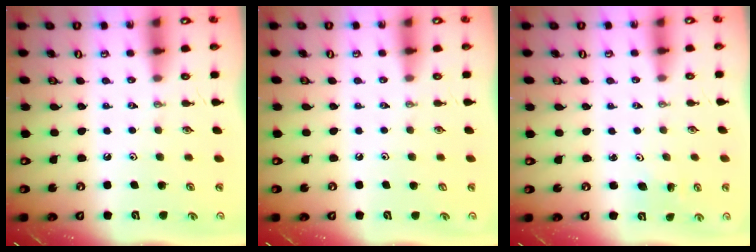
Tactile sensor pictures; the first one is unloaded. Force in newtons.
{"total": 1.1, "press": 0.0, "slide": 1.1}
{"total": 2.3, "press": 2.3, "slide": 0.3}